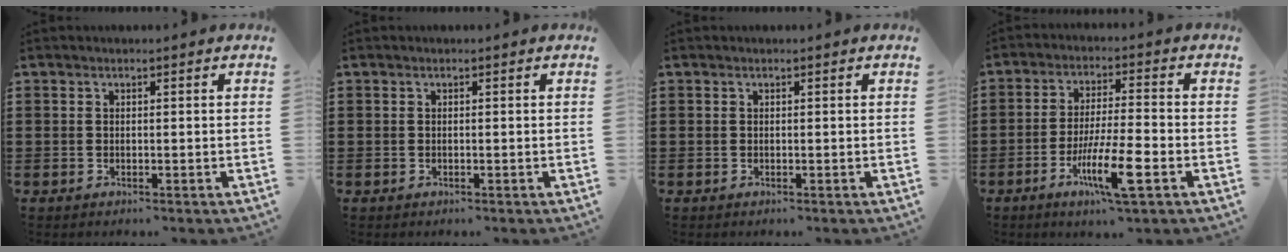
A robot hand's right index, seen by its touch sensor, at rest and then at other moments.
{"total": 0.0}
{"total": 0.0}
{"total": 9.6, "force": [-4.0, 1.3, 8.6], "torque": [-0.169, -0.013, -0.077]}